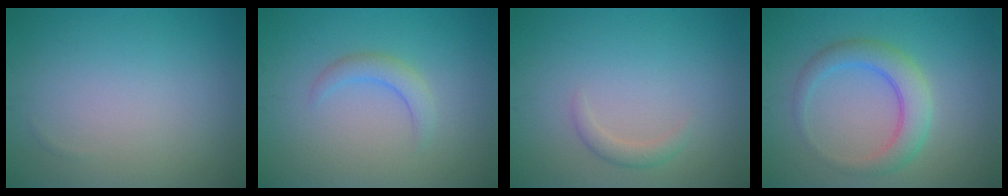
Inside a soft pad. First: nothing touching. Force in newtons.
{"total": 2.0, "press": 2.0, "slide": 0.3}
{"total": 1.3, "press": 1.3, "slide": 0.1}
{"total": 3.9, "press": 3.9, "slide": 0.0}